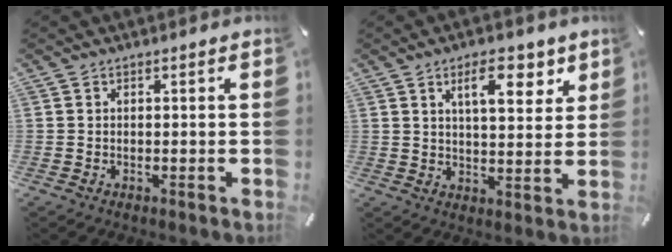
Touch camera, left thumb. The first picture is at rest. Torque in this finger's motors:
{"motor_torque": [0.49, -0.21, 0.38, 0.14, 0.08]}